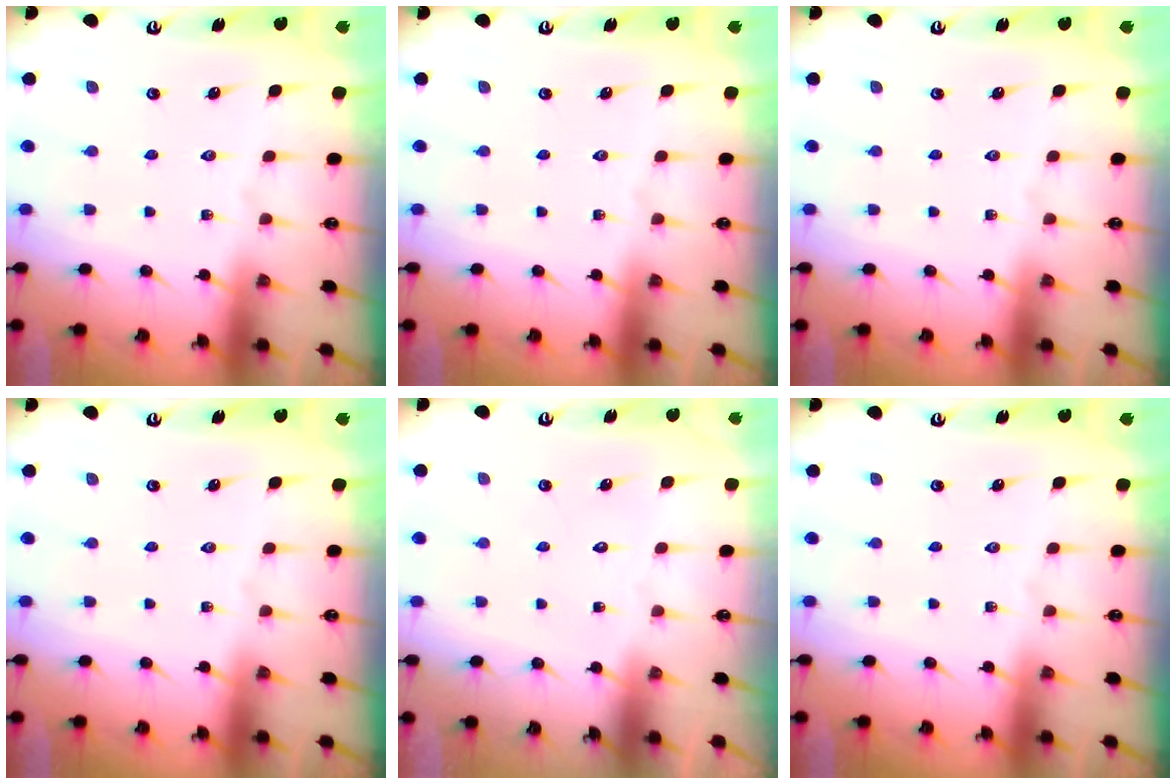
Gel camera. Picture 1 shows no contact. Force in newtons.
{"total": 0.0}
{"total": 0.0}
{"total": 0.0}
{"total": 1.7, "press": 1.7, "slide": 0.1}
{"total": 0.0}